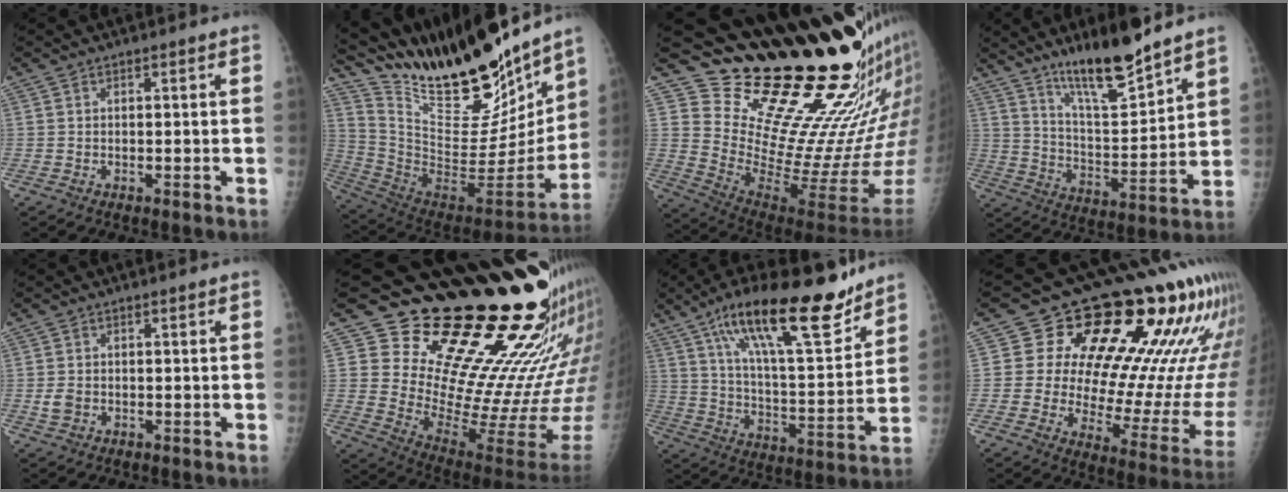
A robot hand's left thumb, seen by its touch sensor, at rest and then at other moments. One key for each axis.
{"total": 29.7, "fx": 24.1, "fy": 7.7, "fz": 15.6, "tx": -0.222, "ty": -0.115, "tz": 0.388}
{"total": 24.8, "fx": 20.5, "fy": 2.6, "fz": 13.6, "tx": -0.164, "ty": -0.199, "tz": 0.319}
{"total": 14.9, "fx": 11.5, "fy": 2.7, "fz": 9.0, "tx": -0.133, "ty": -0.082, "tz": 0.206}
{"total": 2.2, "fx": 0.0, "fy": 1.6, "fz": 1.5, "tx": -0.022, "ty": -0.002, "tz": 0.004}
{"total": 27.7, "fx": 20.7, "fy": 7.7, "fz": 16.7, "tx": -0.212, "ty": -0.167, "tz": 0.303}
{"total": 23.1, "fx": 15.8, "fy": 6.1, "fz": 15.8, "tx": -0.230, "ty": -0.069, "tz": 0.262}
{"total": 21.9, "fx": 12.2, "fy": 8.2, "fz": 16.2, "tx": -0.176, "ty": -0.074, "tz": 0.171}